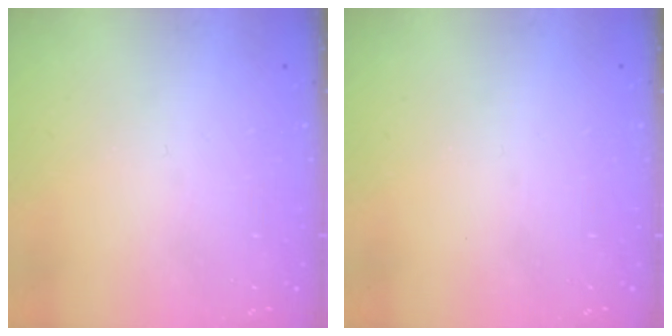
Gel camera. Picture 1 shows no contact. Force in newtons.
{"total": 0.0}